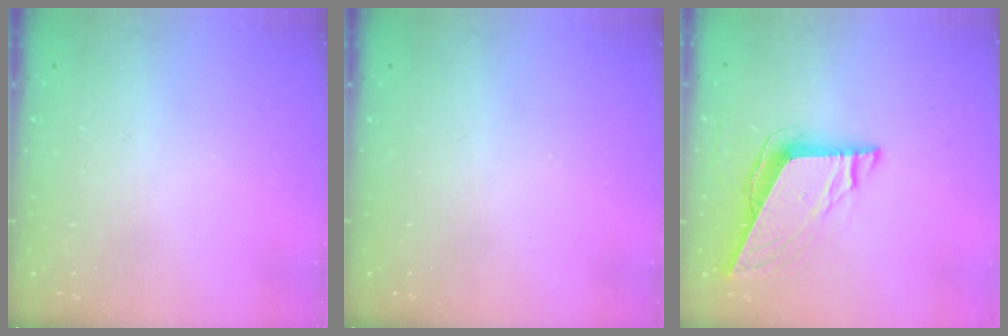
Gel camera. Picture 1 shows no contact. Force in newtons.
{"total": 0.0}
{"total": 8.9, "press": 8.8, "slide": 1.2}